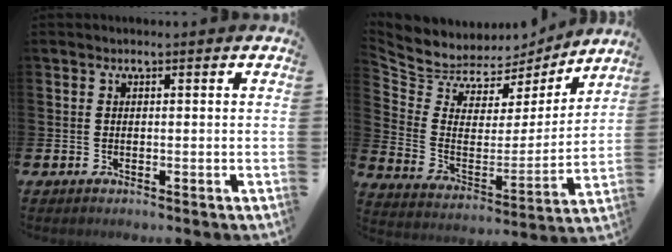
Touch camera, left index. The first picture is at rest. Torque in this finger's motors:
{"motor_torque": [1.06, -1.07, 0.03, -0.07]}